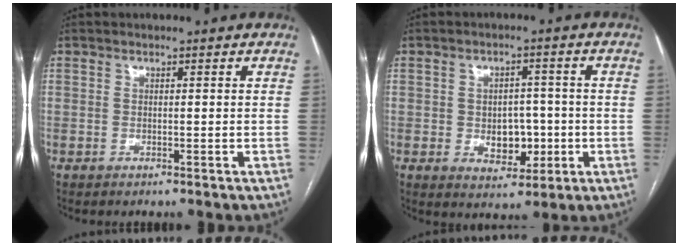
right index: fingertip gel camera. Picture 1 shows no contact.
{"total": 6.3, "force": [-1.1, 4.2, 4.5], "torque": [-0.058, 0.008, -0.007]}